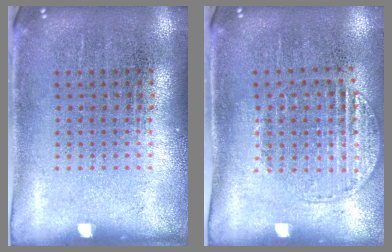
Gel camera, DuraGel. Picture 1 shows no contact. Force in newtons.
{"total": 1.3, "press": 1.1, "slide": 0.7}